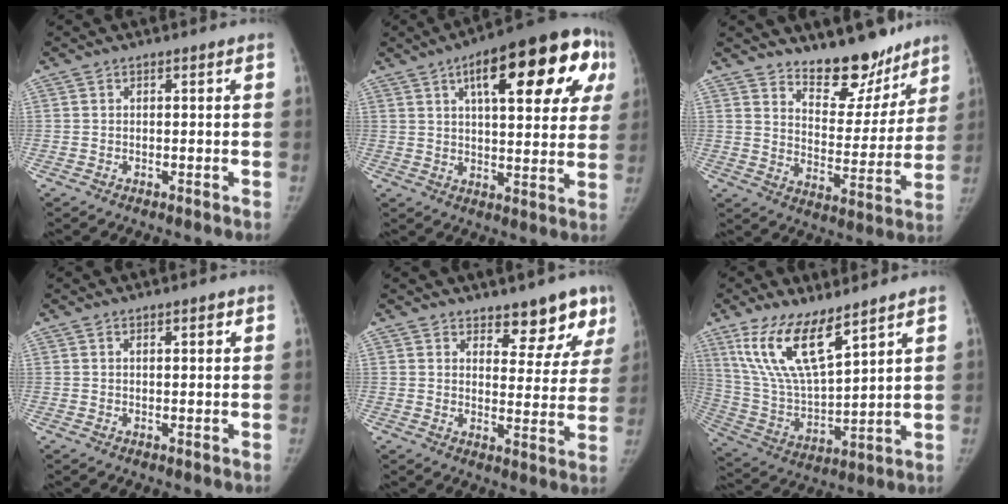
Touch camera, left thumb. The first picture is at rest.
{"total": 24.1, "force": [9.4, 8.7, 20.5], "torque": [-0.250, 0.012, 0.124]}
{"total": 14.2, "force": [11.8, 6.0, 5.1], "torque": [-0.016, -0.095, 0.180]}
{"total": 1.7, "force": [0.9, 0.5, 1.4], "torque": [-0.015, -0.002, 0.013]}
{"total": 9.1, "force": [7.0, 3.9, 4.3], "torque": [-0.009, -0.048, 0.088]}
{"total": 15.5, "force": [9.8, 4.8, 11.0], "torque": [-0.204, -0.050, 0.206]}